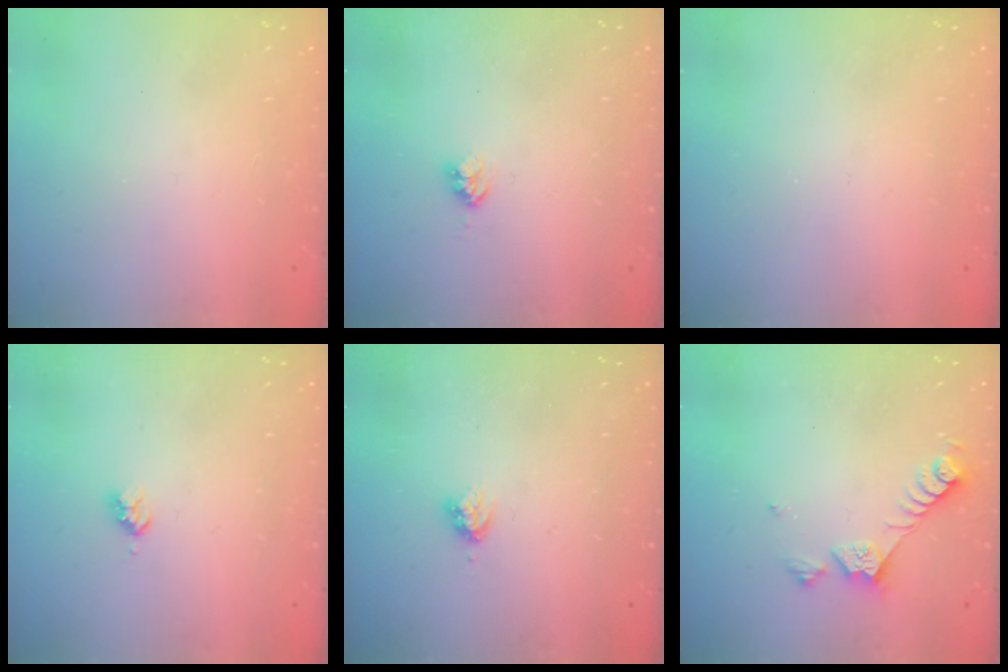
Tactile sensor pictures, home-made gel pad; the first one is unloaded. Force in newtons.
{"total": 3.8, "press": 3.8, "slide": 0.5}
{"total": 0.0}
{"total": 3.1, "press": 3.0, "slide": 0.4}
{"total": 3.2, "press": 3.2, "slide": 0.4}
{"total": 8.3, "press": 8.3, "slide": 0.1}